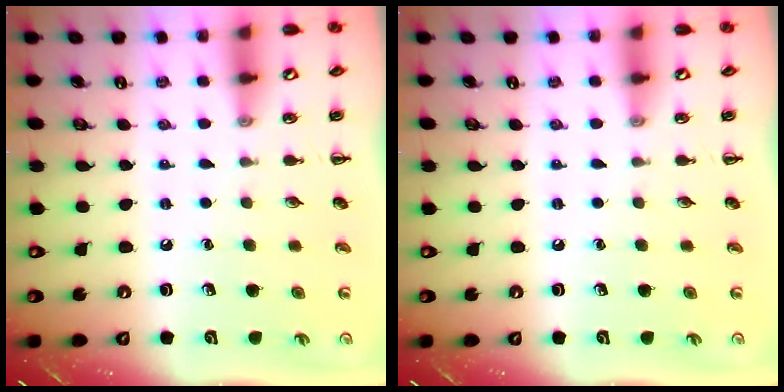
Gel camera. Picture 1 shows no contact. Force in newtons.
{"total": 0.0}